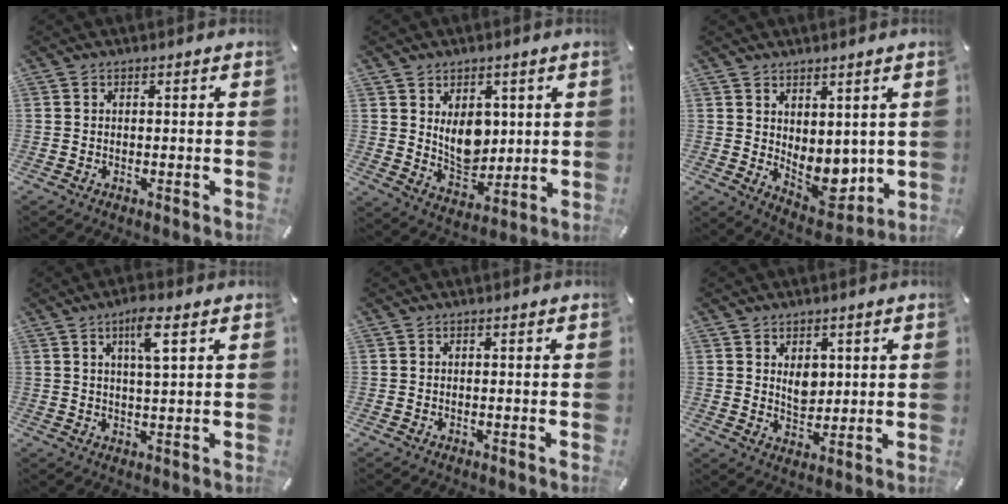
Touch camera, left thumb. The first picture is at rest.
{"total": 9.2, "force": [2.9, 6.9, 5.4], "torque": [-0.081, -0.012, 0.055]}
{"total": 7.3, "force": [0.4, 5.7, 4.5], "torque": [-0.035, -0.021, 0.013]}
{"total": 6.3, "force": [3.1, 1.1, 5.4], "torque": [-0.098, -0.002, 0.047]}
{"total": 0.0}
{"total": 5.4, "force": [2.0, 4.1, 2.8], "torque": [-0.040, -0.007, 0.034]}